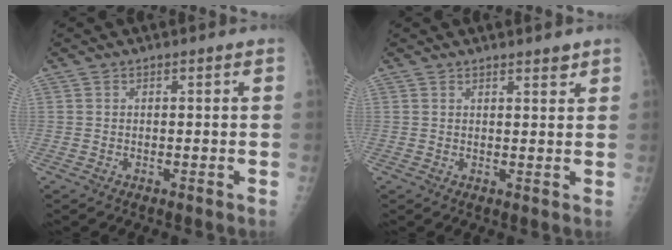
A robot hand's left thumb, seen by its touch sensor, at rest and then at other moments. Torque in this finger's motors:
{"motor_torque": [-0.03, 0.08, -0.24, -0.29, 0.02]}